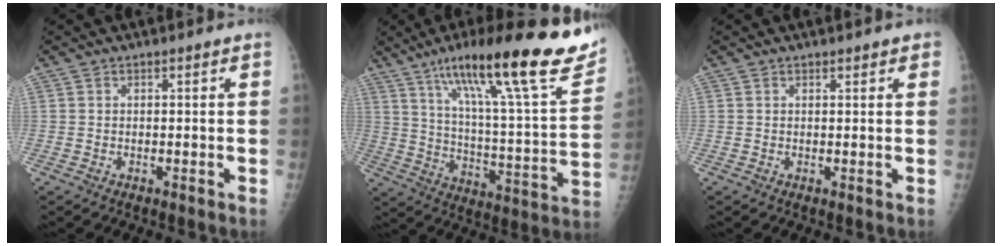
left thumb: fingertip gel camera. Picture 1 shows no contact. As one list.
[{"total": 29.9, "force": [18.8, 5.1, 22.6], "torque": [-0.326, -0.043, 0.290]}, {"total": 1.3, "force": [0.9, 0.6, 0.6], "torque": [0.002, -0.003, 0.008]}]